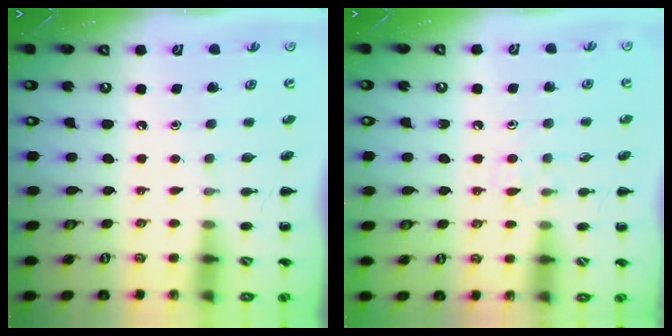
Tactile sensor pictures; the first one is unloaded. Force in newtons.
{"total": 5.2, "press": 4.7, "slide": 2.2}